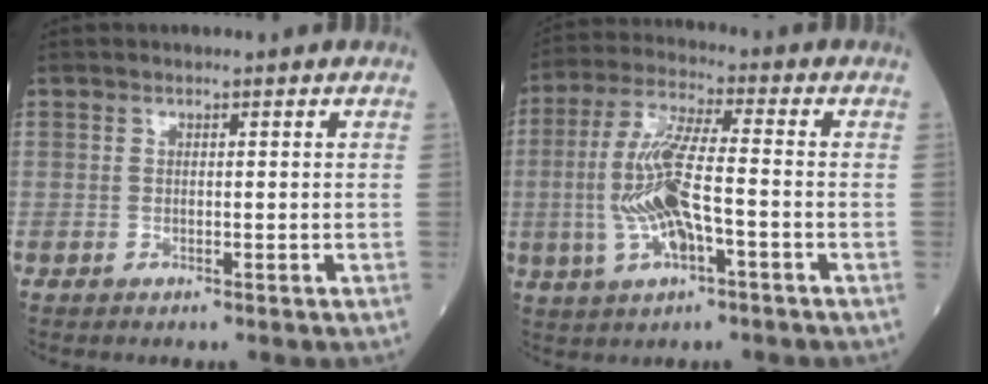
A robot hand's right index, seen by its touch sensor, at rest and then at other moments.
{"total": 11.1, "force": [-2.1, 2.3, 10.6], "torque": [-0.229, 0.001, -0.038]}